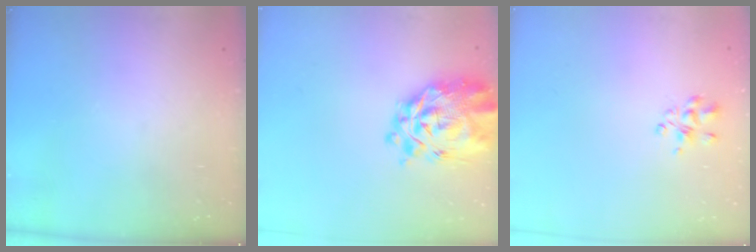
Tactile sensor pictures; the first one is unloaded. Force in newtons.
{"total": 9.4, "press": 8.7, "slide": 3.6}
{"total": 3.9, "press": 3.7, "slide": 1.4}